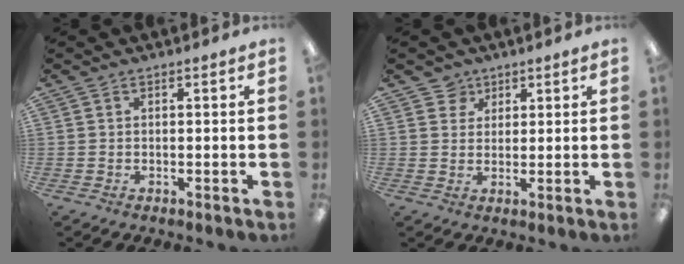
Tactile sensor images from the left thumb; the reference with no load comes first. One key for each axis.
{"total": 4.1, "fx": 2.6, "fy": 3.2, "fz": 0.1, "tx": -0.008, "ty": -0.002, "tz": 0.048}